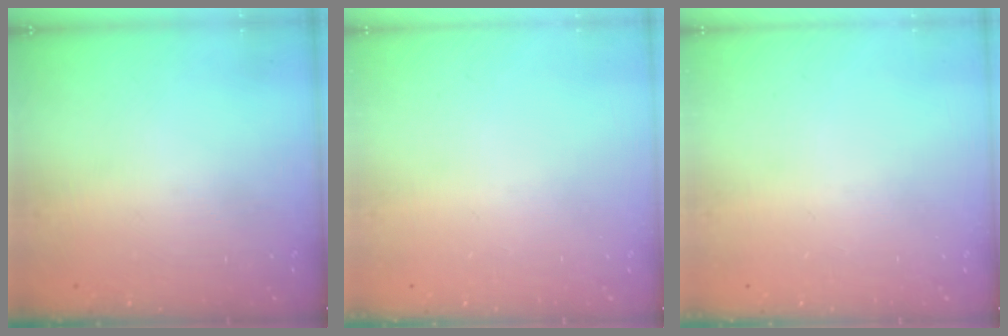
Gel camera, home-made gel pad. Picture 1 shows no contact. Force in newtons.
{"total": 0.0}
{"total": 0.0}